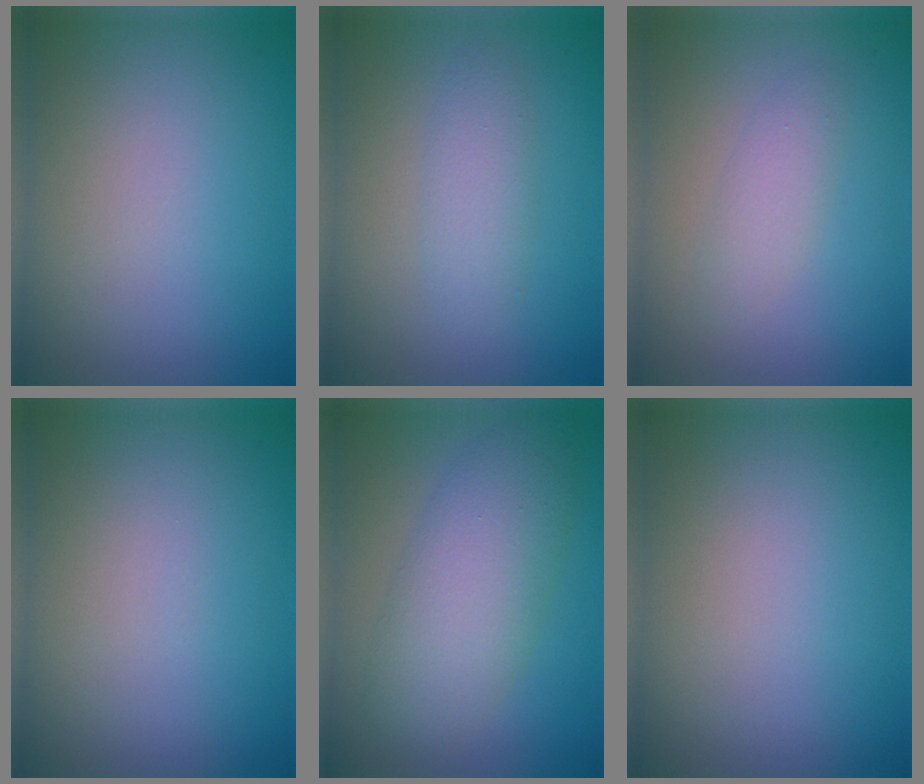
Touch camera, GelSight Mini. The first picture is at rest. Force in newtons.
{"total": 2.3, "press": 2.3, "slide": 0.1}
{"total": 1.9, "press": 1.9, "slide": 0.1}
{"total": 0.0}
{"total": 6.4, "press": 6.4, "slide": 0.3}
{"total": 0.0}